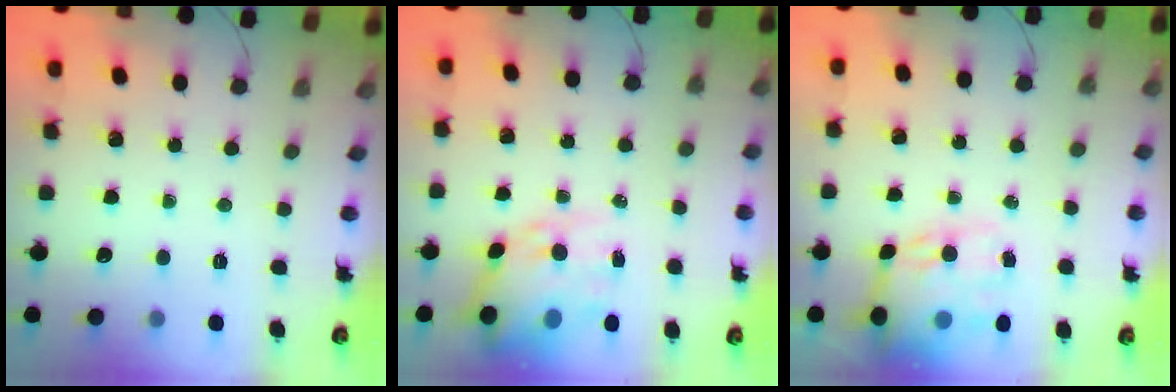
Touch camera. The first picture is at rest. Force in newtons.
{"total": 14.2, "press": 13.7, "slide": 3.8}
{"total": 15.7, "press": 15.1, "slide": 4.1}